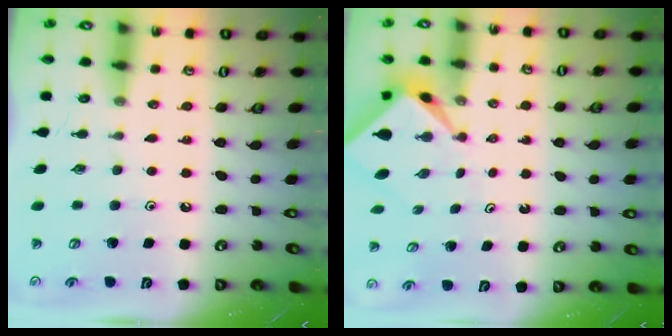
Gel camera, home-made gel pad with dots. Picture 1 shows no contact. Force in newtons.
{"total": 2.3, "press": 2.3, "slide": 0.3}